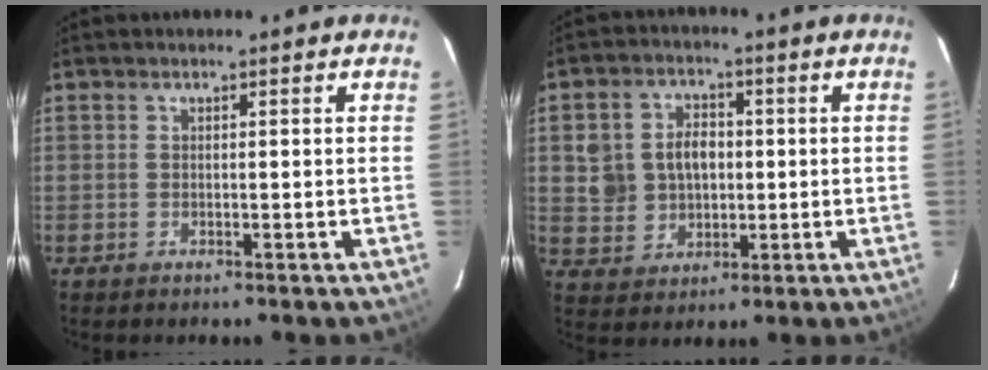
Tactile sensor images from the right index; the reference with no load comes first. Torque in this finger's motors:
{"motor_torque": [0.46, 0.19, 0.18, 0.08]}